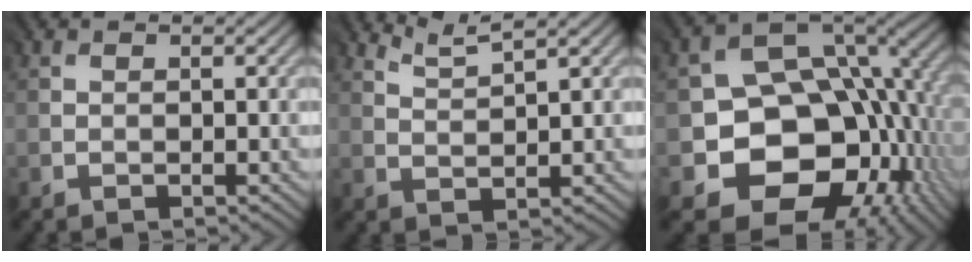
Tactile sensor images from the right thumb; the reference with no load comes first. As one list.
[{"total": 2.6, "force": [2.5, -0.4, 0.6], "torque": [-0.014, 0.003, 0.059]}, {"total": 14.3, "force": [-3.2, 11.1, 8.5], "torque": [-0.123, -0.031, -0.052]}]